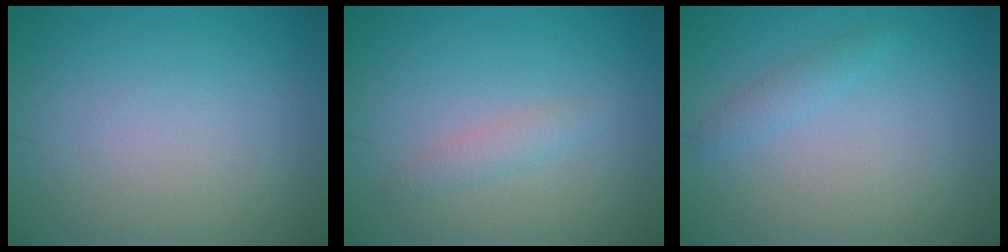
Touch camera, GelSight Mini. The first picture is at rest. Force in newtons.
{"total": 1.3, "press": 1.3, "slide": 0.0}
{"total": 1.3, "press": 1.3, "slide": 0.0}